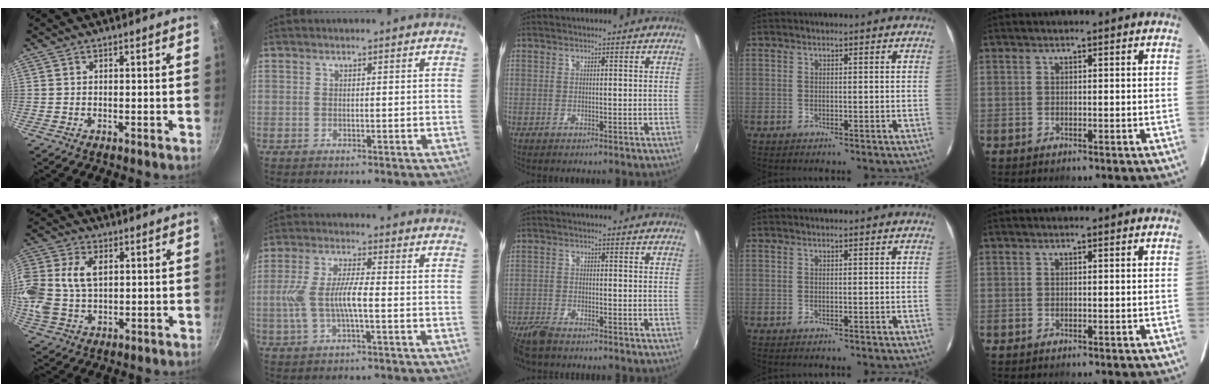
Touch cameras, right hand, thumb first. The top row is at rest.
{"thumb": {"total": 15.2, "force": [2.7, 10.7, 10.5], "torque": [-0.246, 0.022, 0.049]}, "index": {"total": 8.6, "force": [-1.6, 1.7, 8.3], "torque": [-0.173, 0.001, -0.027]}, "middle": {"total": 6.4, "force": [-5.5, 1.6, 2.8], "torque": [-0.081, -0.025, -0.108]}}